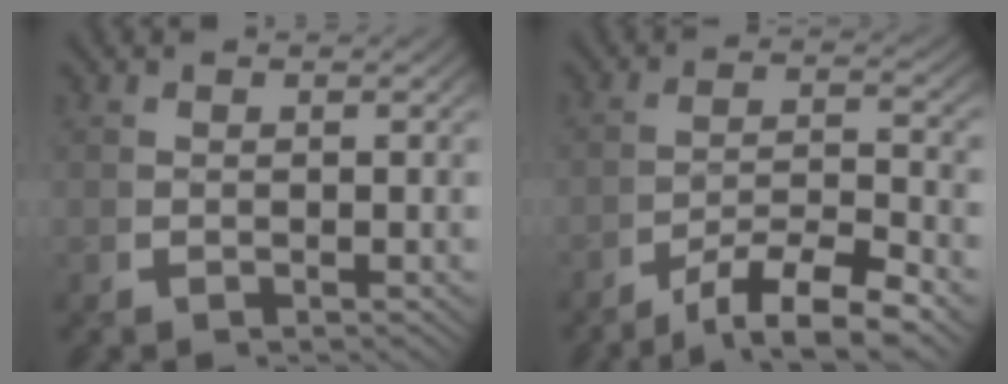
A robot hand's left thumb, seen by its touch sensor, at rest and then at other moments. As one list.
[{"total": 6.7, "force": [-3.0, 3.3, 5.1], "torque": [-0.083, -0.021, -0.041]}]